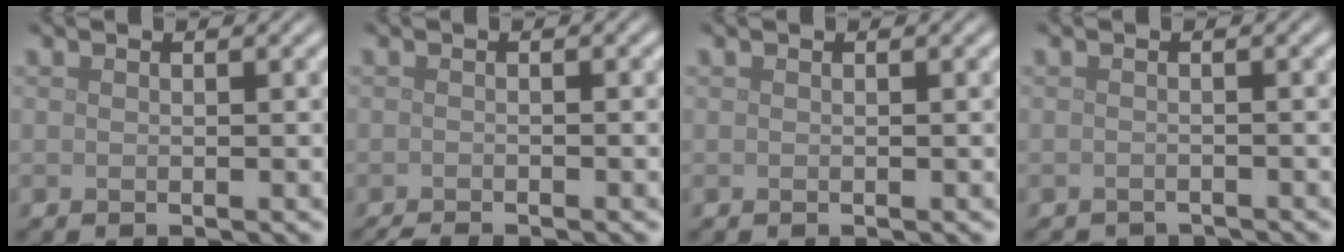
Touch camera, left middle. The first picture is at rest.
{"total": 1.9, "force": [-1.7, 0.2, 0.8], "torque": [-0.012, -0.003, -0.031]}
{"total": 0.0}
{"total": 2.0, "force": [-2.0, 0.1, 0.1], "torque": [0.003, -0.007, -0.027]}